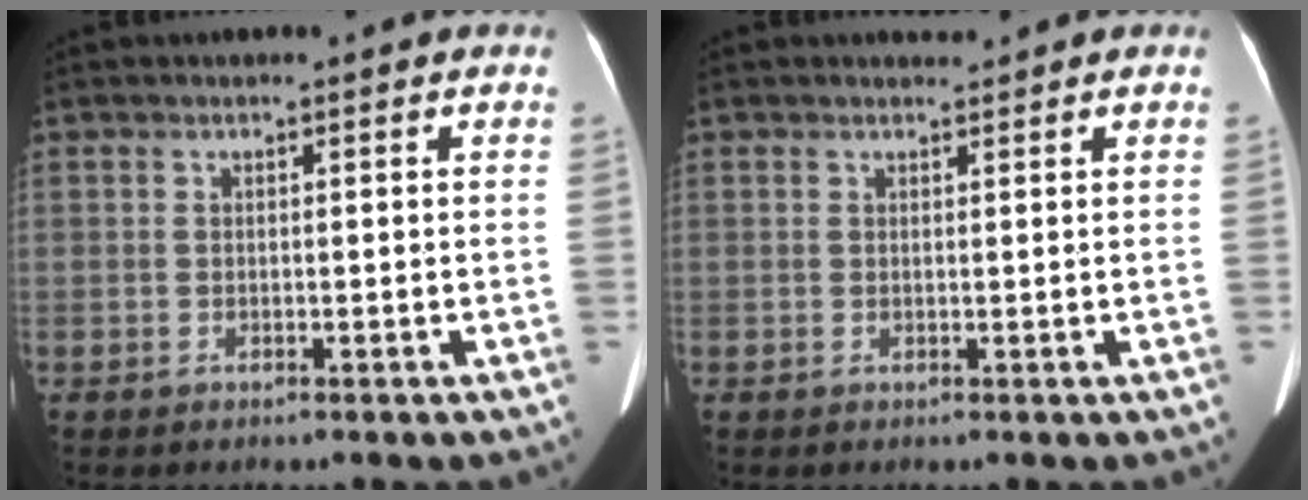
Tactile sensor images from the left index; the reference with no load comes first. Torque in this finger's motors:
{"motor_torque": [0.00, -0.18, -0.03, 0.02]}